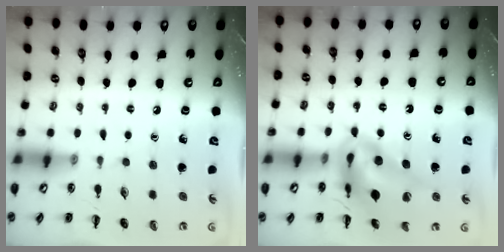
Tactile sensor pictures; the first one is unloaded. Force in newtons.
{"total": 13.1, "press": 12.5, "slide": 4.0}